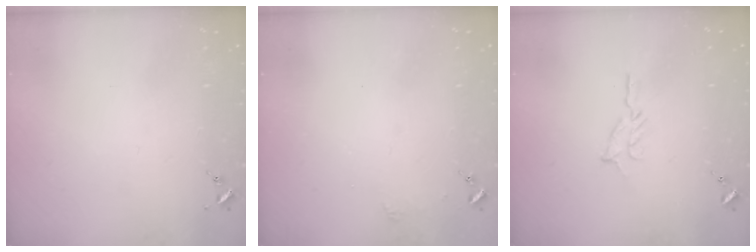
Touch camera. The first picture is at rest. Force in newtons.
{"total": 2.4, "press": 2.4, "slide": 0.2}
{"total": 5.0, "press": 5.0, "slide": 0.5}